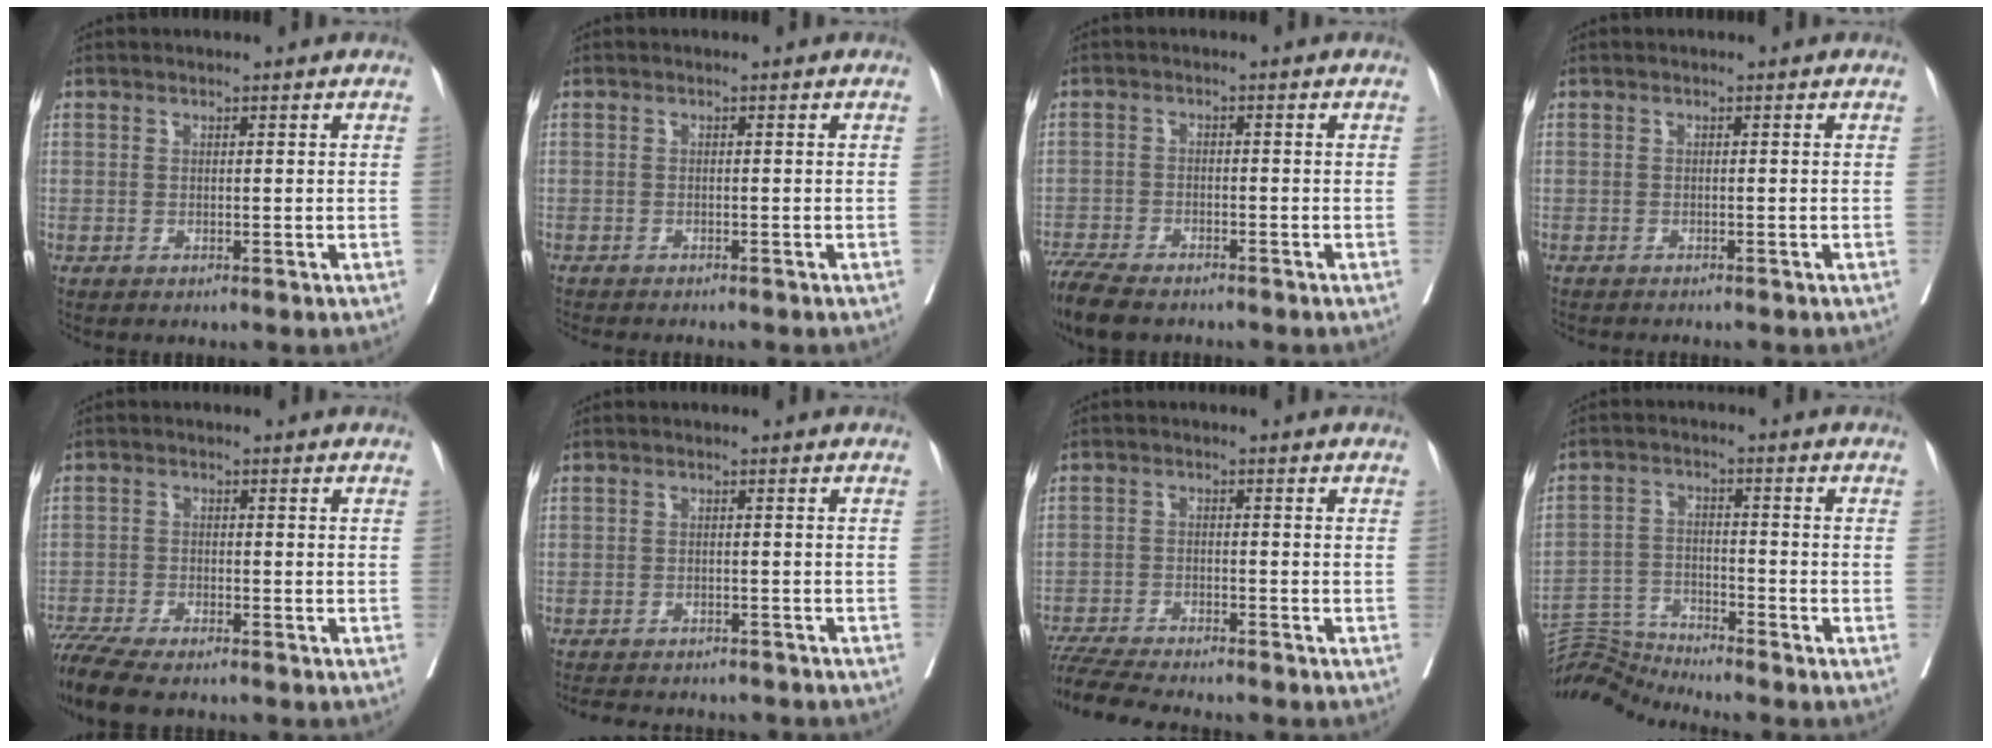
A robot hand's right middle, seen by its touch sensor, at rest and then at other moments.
{"total": 5.0, "force": [-4.4, 1.0, 2.1], "torque": [-0.026, -0.008, -0.060]}
{"total": 8.4, "force": [-6.9, 2.5, 4.1], "torque": [-0.073, -0.017, -0.119]}
{"total": 2.8, "force": [-2.6, 0.5, 1.0], "torque": [-0.017, -0.005, -0.033]}
{"total": 9.0, "force": [-7.6, 1.6, 4.5], "torque": [-0.080, -0.015, -0.130]}
{"total": 12.5, "force": [-11.2, 3.5, 4.3], "torque": [-0.079, -0.001, -0.132]}
{"total": 10.3, "force": [-9.4, 0.6, 4.0], "torque": [-0.068, -0.015, -0.154]}
{"total": 6.4, "force": [-6.0, -1.8, -1.2], "torque": [0.010, -0.002, -0.115]}